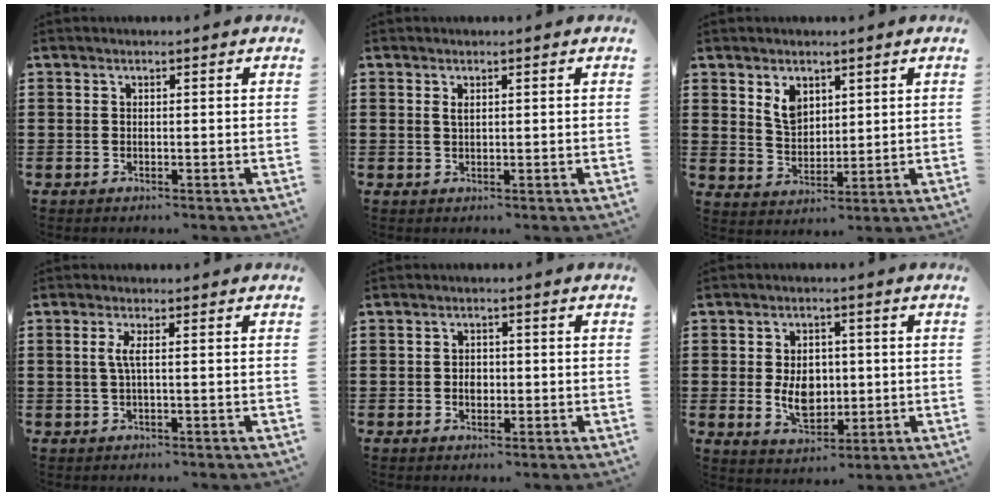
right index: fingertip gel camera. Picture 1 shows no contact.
{"total": 1.1, "force": [0.5, 0.4, 0.9], "torque": [-0.019, 0.003, 0.008]}
{"total": 4.5, "force": [2.5, 3.0, 2.3], "torque": [-0.057, 0.008, 0.046]}
{"total": 2.4, "force": [0.0, 0.1, 2.4], "torque": [-0.055, -0.007, -0.003]}
{"total": 1.9, "force": [-0.3, 1.4, 1.2], "torque": [-0.018, 0.001, -0.009]}
{"total": 6.5, "force": [-0.2, 4.5, 4.7], "torque": [-0.078, 0.000, -0.010]}